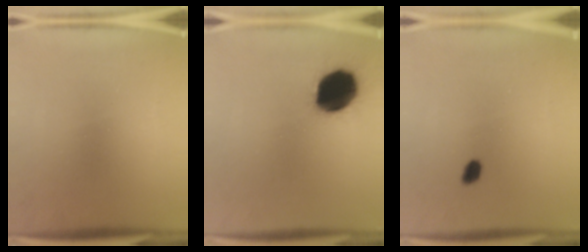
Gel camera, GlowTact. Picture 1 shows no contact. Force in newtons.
{"total": 17.9}
{"total": 1.4}